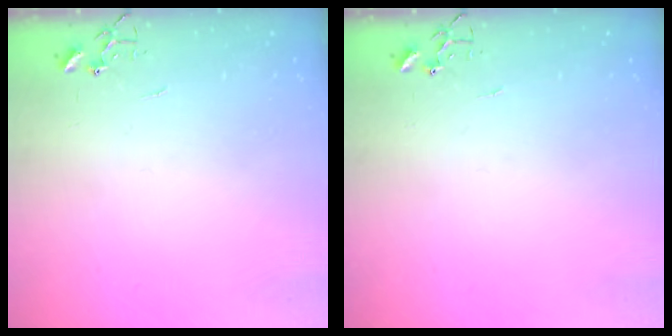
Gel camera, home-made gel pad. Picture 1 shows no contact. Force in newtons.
{"total": 0.0}